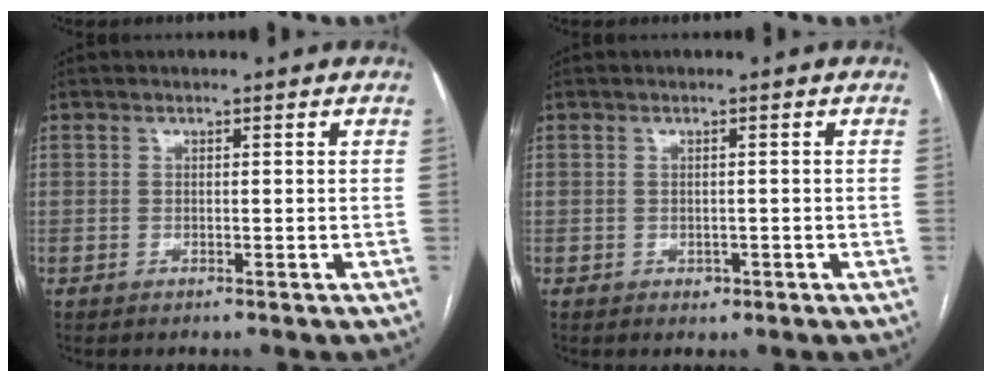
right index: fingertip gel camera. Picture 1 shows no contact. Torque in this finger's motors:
{"motor_torque": [-0.14, 0.09, 0.03, 0.01]}